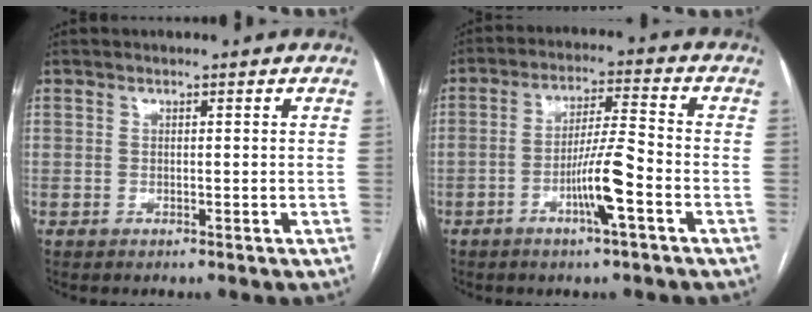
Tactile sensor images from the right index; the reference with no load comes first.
{"total": 8.1, "force": [-3.3, 0.0, 7.4], "torque": [-0.137, 0.002, -0.059]}